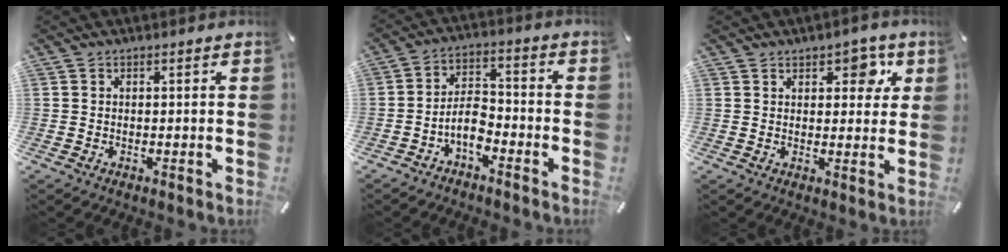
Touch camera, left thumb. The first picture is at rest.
{"total": 7.6, "force": [-4.3, 4.1, 4.8], "torque": [-0.096, 0.016, -0.078]}
{"total": 5.7, "force": [3.0, 3.7, 3.2], "torque": [-0.012, -0.016, 0.041]}